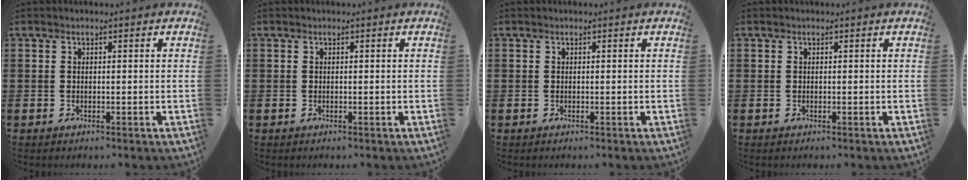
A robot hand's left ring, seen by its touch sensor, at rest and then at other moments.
{"total": 0.0}
{"total": 0.0}
{"total": 0.0}